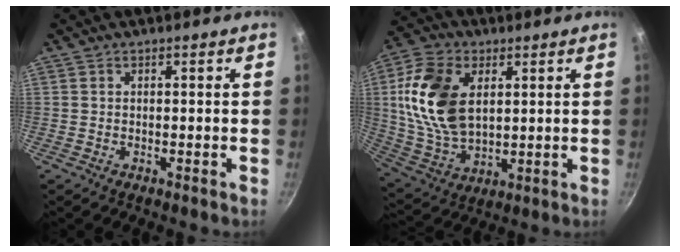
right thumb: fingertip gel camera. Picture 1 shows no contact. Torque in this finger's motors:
{"motor_torque": [-0.47, 1.14, 1.69, 0.28, 0.30]}